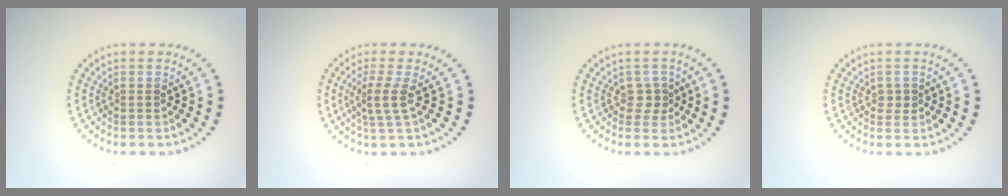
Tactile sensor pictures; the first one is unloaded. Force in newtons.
{"total": 2.2, "press": 1.5, "slide": 1.5}
{"total": 1.2, "press": 0.9, "slide": 0.8}
{"total": 0.9, "press": 0.9, "slide": 0.2}